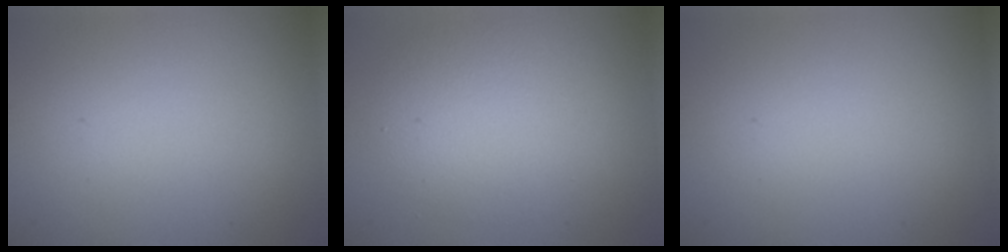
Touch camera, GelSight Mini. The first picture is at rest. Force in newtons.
{"total": 4.2, "press": 4.2, "slide": 0.3}
{"total": 0.0}